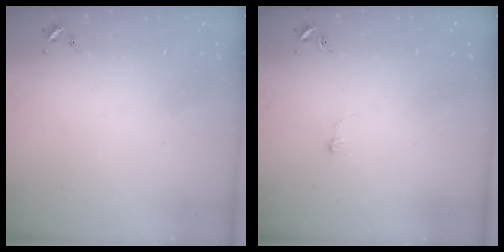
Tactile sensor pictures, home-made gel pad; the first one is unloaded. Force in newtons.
{"total": 2.9, "press": 2.9, "slide": 0.2}